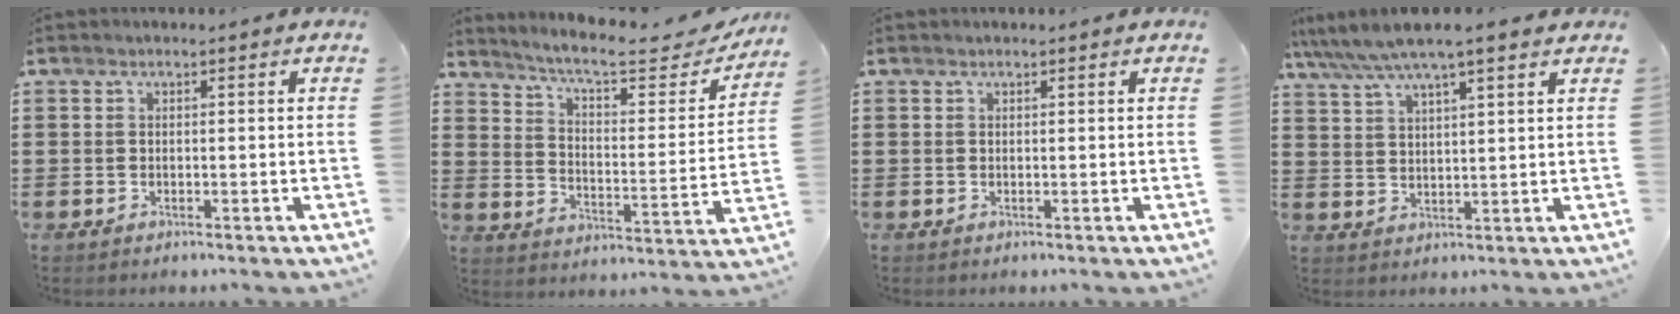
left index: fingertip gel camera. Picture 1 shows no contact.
{"total": 7.1, "force": [6.0, 0.7, 3.6], "torque": [-0.089, -0.038, 0.095]}
{"total": 0.0}
{"total": 5.6, "force": [4.5, 0.5, 3.2], "torque": [-0.077, -0.015, 0.078]}